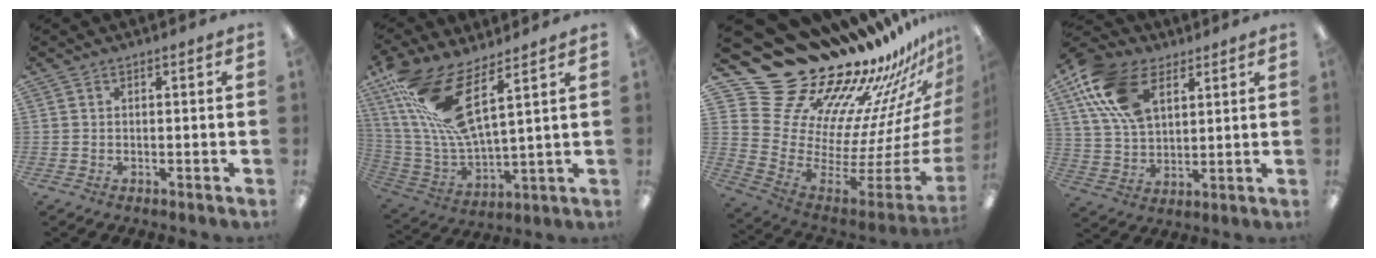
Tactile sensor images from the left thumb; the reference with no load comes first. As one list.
[{"total": 16.7, "force": [9.2, 4.9, 13.0], "torque": [-0.285, -0.043, 0.158]}, {"total": 26.7, "force": [23.1, 11.1, 7.5], "torque": [-0.059, -0.237, 0.483]}, {"total": 16.9, "force": [8.1, 9.9, 11.1], "torque": [-0.244, -0.005, 0.152]}]